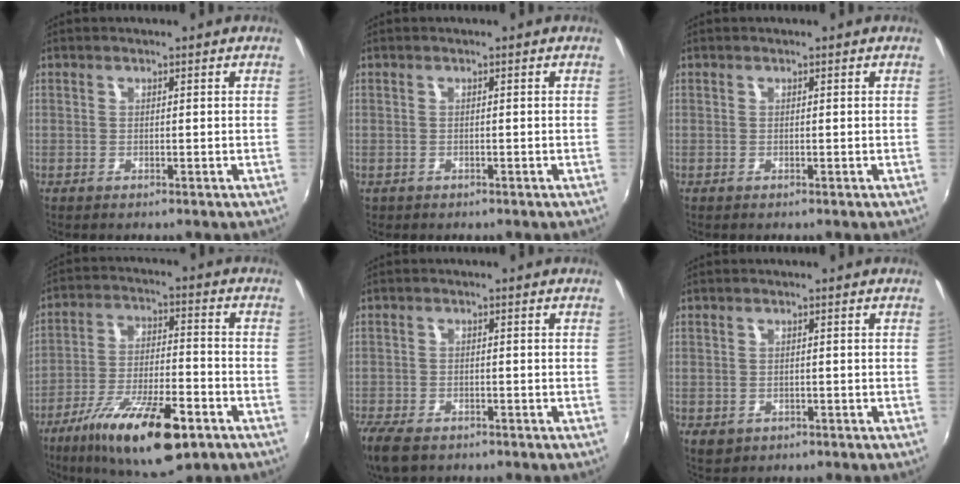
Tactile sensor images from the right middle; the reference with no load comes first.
{"total": 0.8, "force": [-0.4, 0.7, 0.2], "torque": [-0.006, -0.002, -0.005]}
{"total": 0.0}
{"total": 18.1, "force": [-10.7, 5.3, 13.6], "torque": [-0.251, -0.035, -0.177]}
{"total": 7.0, "force": [-5.1, 3.2, 3.6], "torque": [-0.099, -0.027, -0.100]}
{"total": 2.8, "force": [-0.9, 2.3, 1.3], "torque": [-0.027, -0.006, -0.010]}